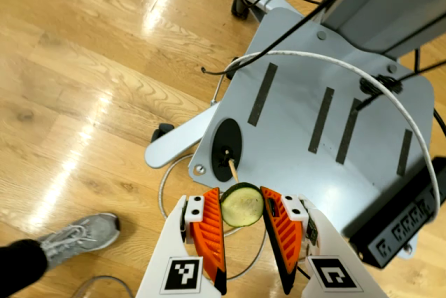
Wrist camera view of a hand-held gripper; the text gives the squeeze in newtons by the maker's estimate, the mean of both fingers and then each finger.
{"total": 7.8, "left": 7.8, "right": 7.9}